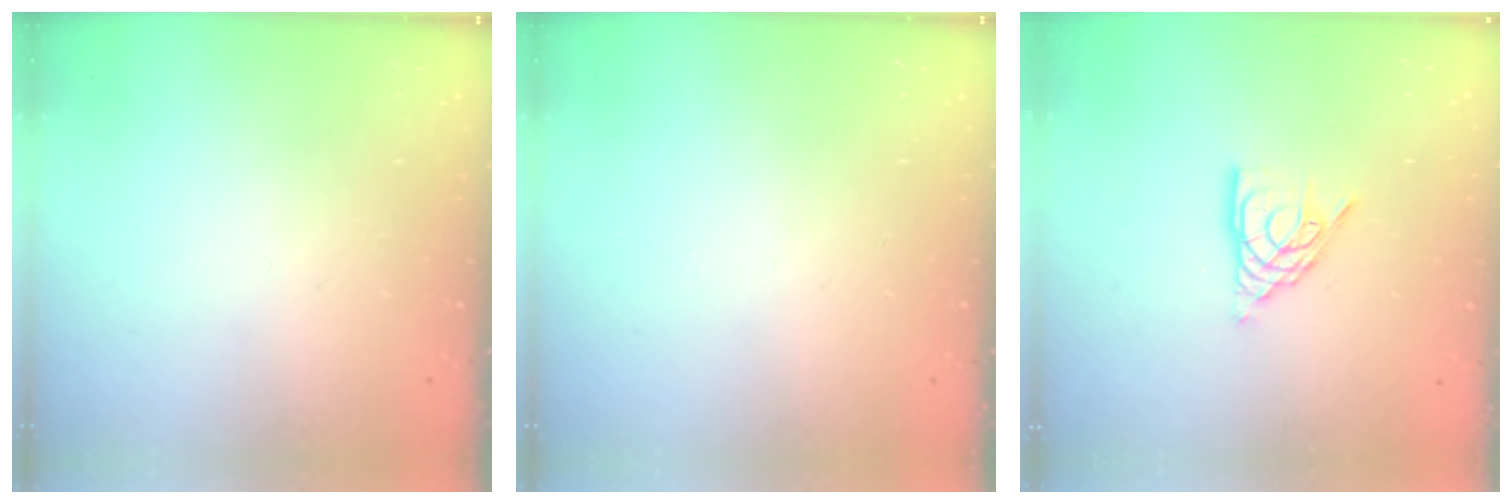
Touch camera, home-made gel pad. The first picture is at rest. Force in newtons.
{"total": 0.0}
{"total": 9.0, "press": 8.9, "slide": 1.3}